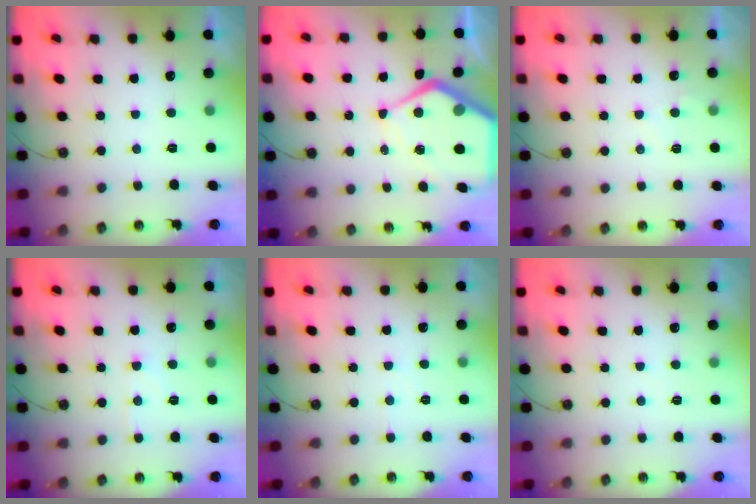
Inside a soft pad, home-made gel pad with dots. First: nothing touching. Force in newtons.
{"total": 13.8, "press": 13.7, "slide": 1.3}
{"total": 4.6, "press": 4.5, "slide": 0.6}
{"total": 4.8, "press": 4.8, "slide": 0.6}
{"total": 3.3, "press": 3.3, "slide": 0.5}
{"total": 3.3, "press": 3.3, "slide": 0.3}